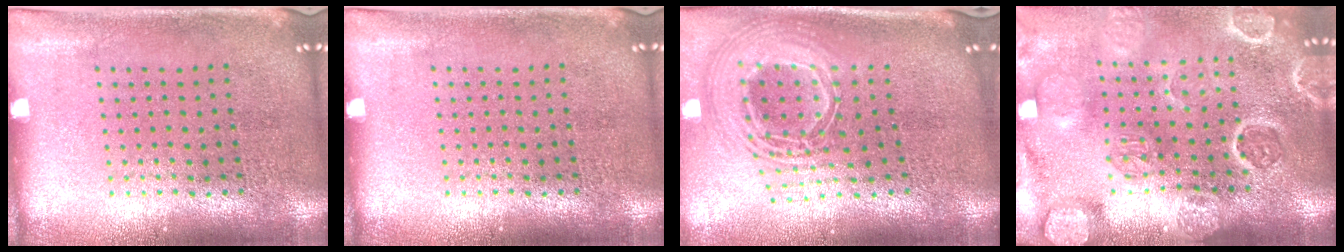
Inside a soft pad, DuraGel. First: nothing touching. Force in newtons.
{"total": 0.0}
{"total": 2.7, "press": 1.8, "slide": 2.0}
{"total": 3.7, "press": 3.2, "slide": 1.8}